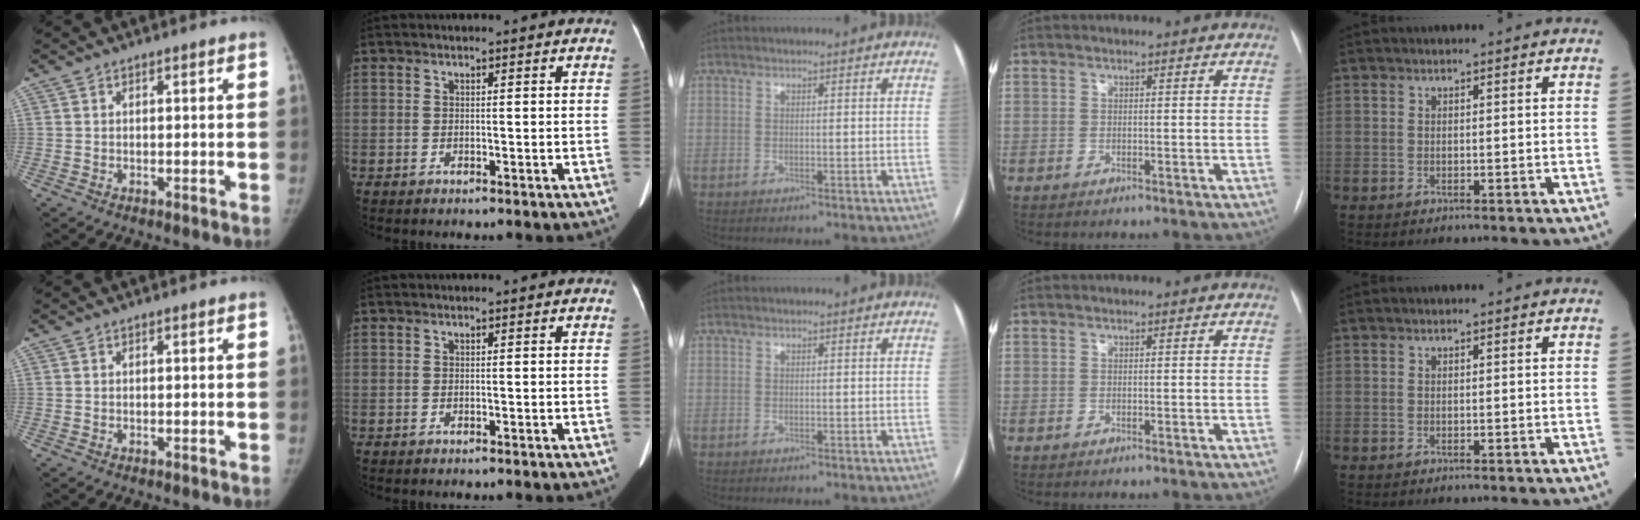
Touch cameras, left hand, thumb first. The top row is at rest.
{}